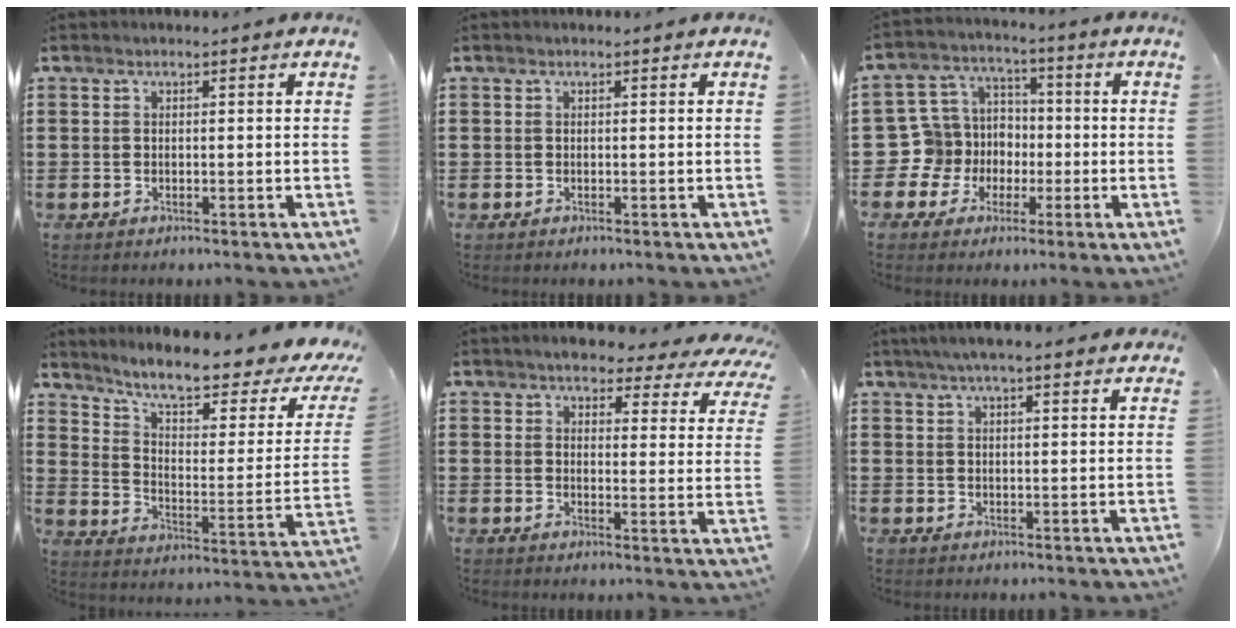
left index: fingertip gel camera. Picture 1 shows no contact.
{"total": 0.0}
{"total": 9.7, "force": [-1.8, 9.3, 2.2], "torque": [-0.111, 0.006, -0.035]}
{"total": 8.6, "force": [7.1, 0.8, 4.7], "torque": [-0.105, -0.055, 0.117]}
{"total": 4.4, "force": [4.1, 0.8, 1.5], "torque": [-0.041, -0.023, 0.067]}
{"total": 4.0, "force": [3.2, 0.8, 2.4], "torque": [-0.054, 0.005, 0.056]}